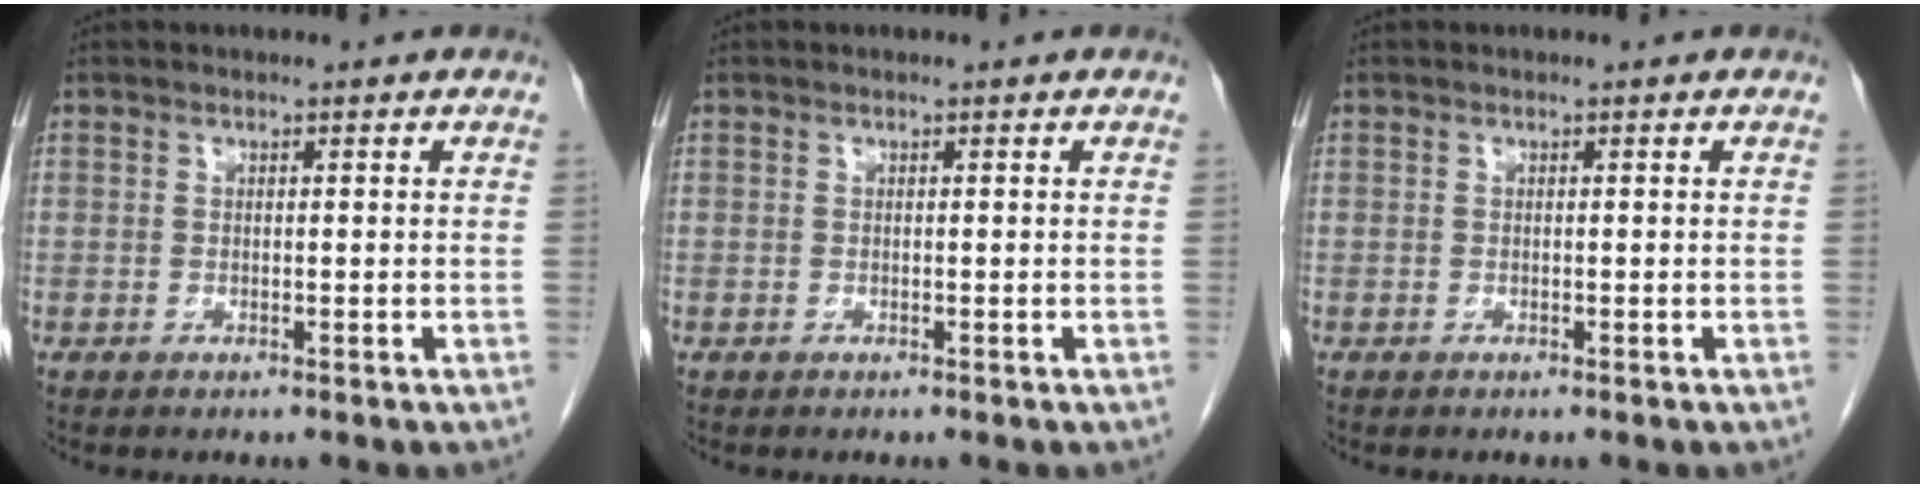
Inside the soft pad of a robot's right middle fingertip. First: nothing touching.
{"total": 0.0}
{"total": 0.0}